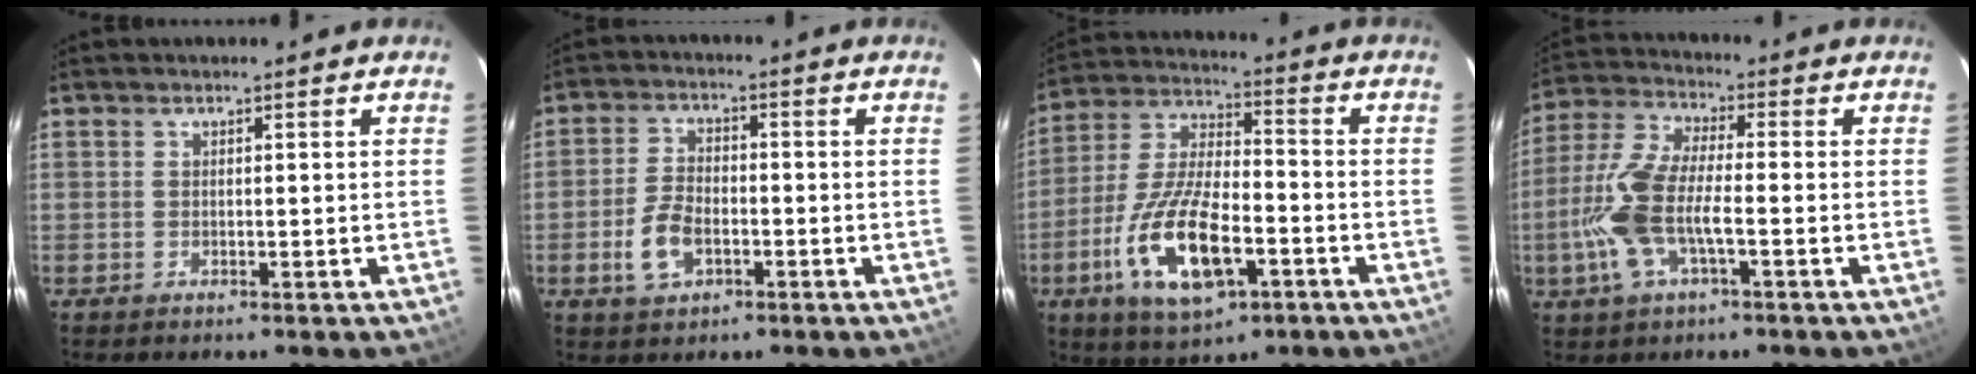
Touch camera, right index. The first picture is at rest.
{"total": 6.6, "force": [-2.6, 3.8, 4.7], "torque": [-0.102, 0.006, -0.045]}
{"total": 16.8, "force": [-6.7, 6.5, 13.9], "torque": [-0.294, -0.010, -0.120]}
{"total": 12.1, "force": [-3.5, 4.2, 10.8], "torque": [-0.243, 0.001, -0.072]}